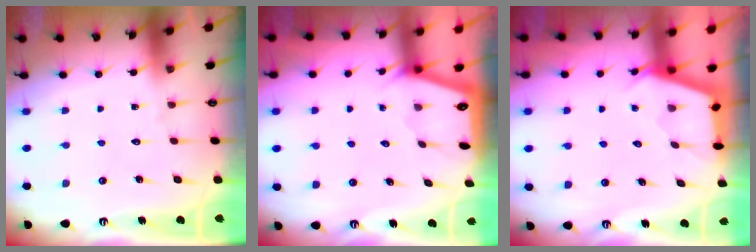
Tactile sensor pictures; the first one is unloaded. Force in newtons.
{"total": 1.3, "press": 1.3, "slide": 0.3}
{"total": 2.6, "press": 2.6, "slide": 0.3}